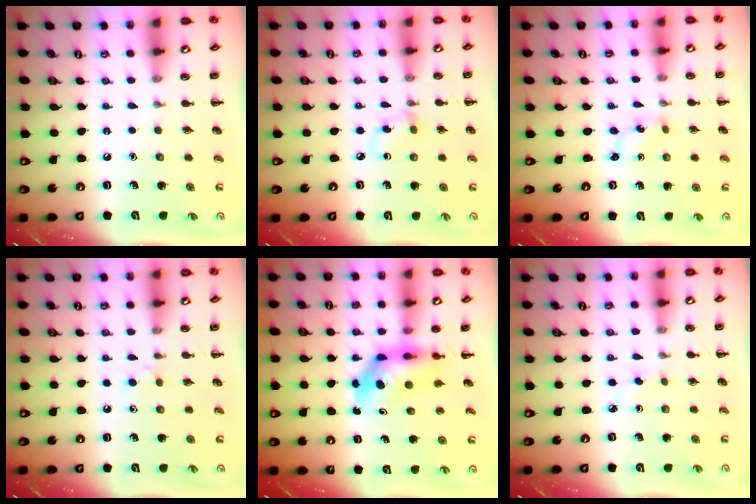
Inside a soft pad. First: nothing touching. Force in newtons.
{"total": 4.1, "press": 3.9, "slide": 1.3}
{"total": 0.6, "press": 0.5, "slide": 0.2}
{"total": 3.2, "press": 2.9, "slide": 1.3}
{"total": 5.5, "press": 5.4, "slide": 1.0}
{"total": 2.3, "press": 2.1, "slide": 0.9}